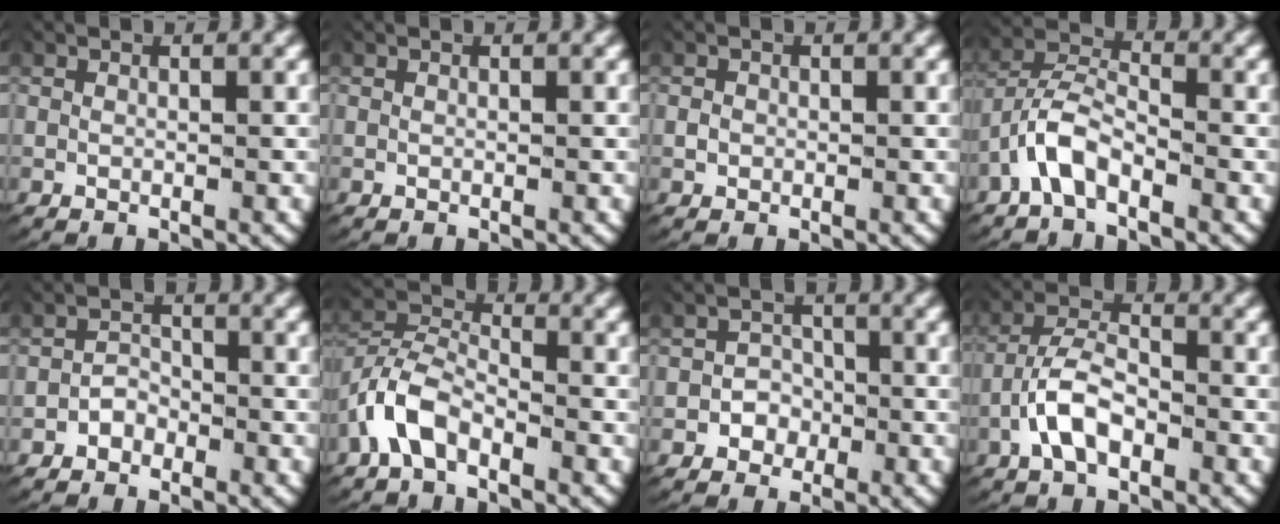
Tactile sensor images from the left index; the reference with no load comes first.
{"total": 0.6, "force": [0.0, -0.5, -0.3], "torque": [-0.001, -0.010, 0.008]}
{"total": 0.5, "force": [-0.2, 0.4, 0.2], "torque": [-0.013, -0.006, 0.000]}
{"total": 3.2, "force": [-1.5, 2.1, 1.9], "torque": [-0.052, -0.003, -0.034]}
{"total": 2.2, "force": [-1.2, 1.8, 0.4], "torque": [-0.007, -0.004, -0.023]}
{"total": 3.7, "force": [-1.5, 2.7, 2.1], "torque": [-0.052, 0.000, -0.036]}
{"total": 3.3, "force": [-1.0, 3.0, 0.7], "torque": [-0.010, -0.002, -0.024]}
{"total": 4.6, "force": [-1.9, 2.7, 3.1], "torque": [-0.067, -0.010, -0.031]}